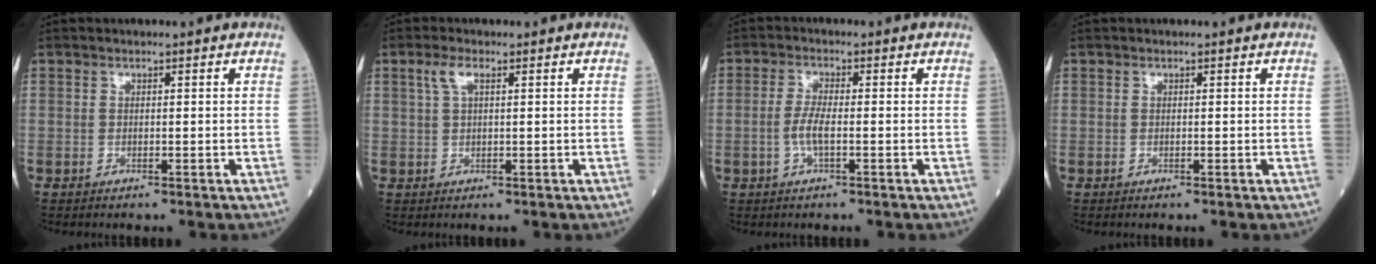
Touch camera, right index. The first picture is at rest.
{"total": 2.5, "force": [1.2, 0.7, 2.1], "torque": [-0.053, 0.013, 0.026]}
{"total": 3.3, "force": [-0.9, 0.5, 3.1], "torque": [-0.071, -0.001, -0.020]}
{"total": 0.0}